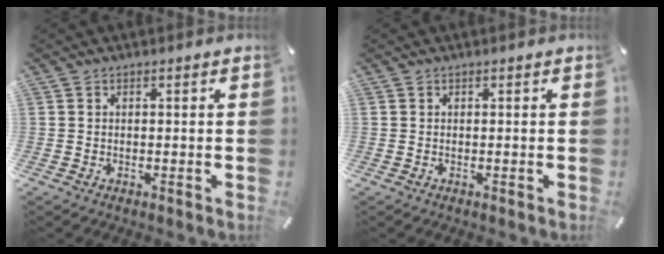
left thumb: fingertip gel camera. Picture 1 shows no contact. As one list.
[{"total": 0.0}]